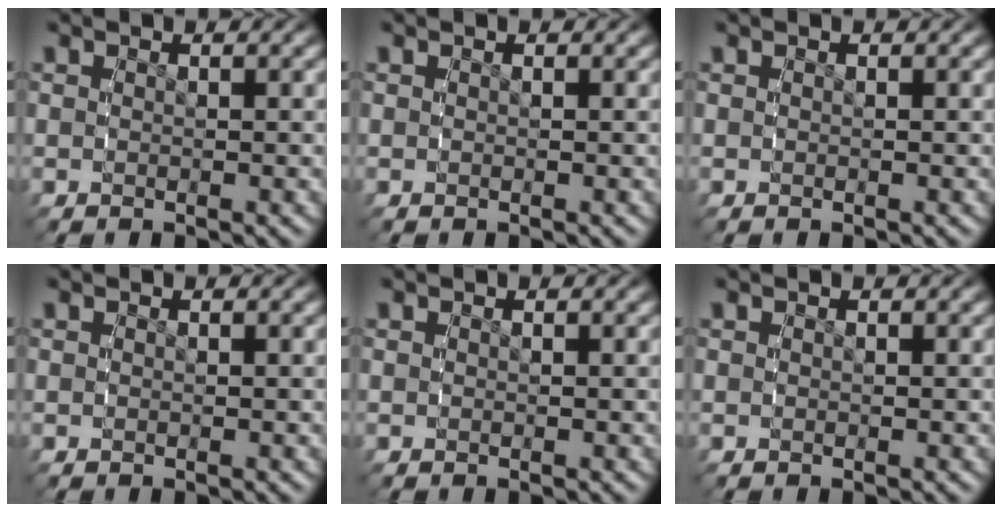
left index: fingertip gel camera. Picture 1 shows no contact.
{"total": 0.0}
{"total": 0.0}
{"total": 0.0}
{"total": 0.0}
{"total": 0.0}